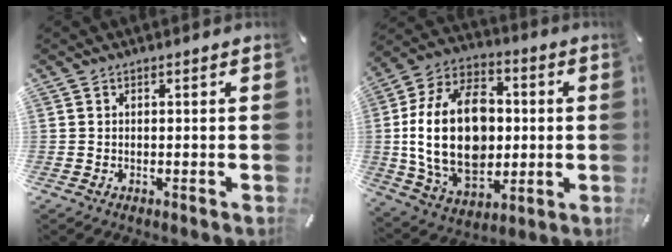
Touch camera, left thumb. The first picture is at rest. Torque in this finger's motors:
{"motor_torque": [1.08, 1.17, 1.34, -0.30, 0.92]}